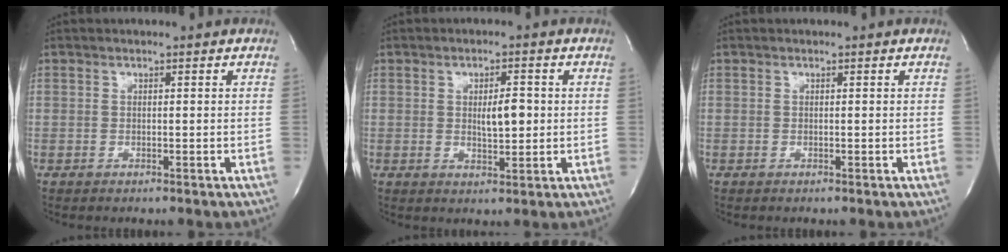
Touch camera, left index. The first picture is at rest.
{"total": 4.1, "force": [0.3, 1.4, 3.9], "torque": [-0.063, -0.001, 0.006]}
{"total": 0.0}